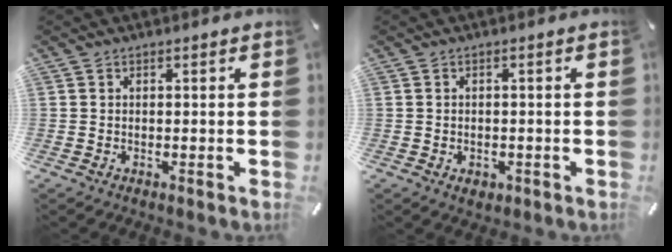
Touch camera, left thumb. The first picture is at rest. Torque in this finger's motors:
{"motor_torque": [0.02, 0.04, -0.01, -0.01, 0.01]}